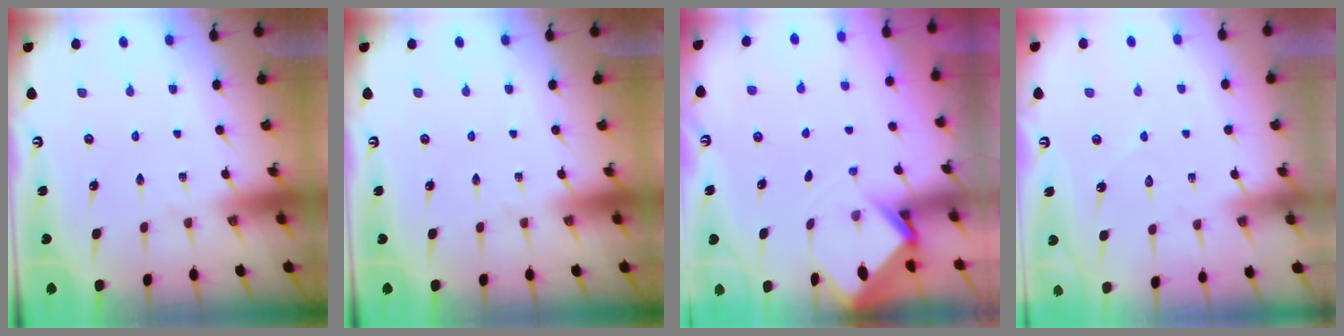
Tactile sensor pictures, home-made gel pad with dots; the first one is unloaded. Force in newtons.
{"total": 0.0}
{"total": 2.9, "press": 2.9, "slide": 0.2}
{"total": 4.0, "press": 4.0, "slide": 0.3}